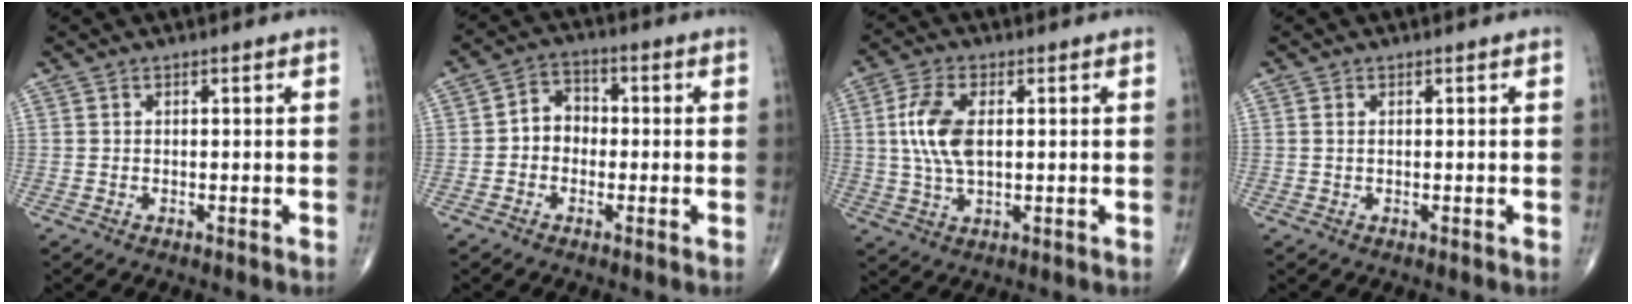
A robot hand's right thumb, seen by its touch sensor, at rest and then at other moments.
{"total": 5.2, "force": [-0.8, 4.4, 2.7], "torque": [-0.022, 0.023, -0.028]}
{"total": 9.2, "force": [1.2, 4.6, 7.8], "torque": [-0.175, 0.003, 0.024]}
{"total": 0.6, "force": [0.1, 0.3, 0.5], "torque": [-0.014, 0.004, 0.004]}